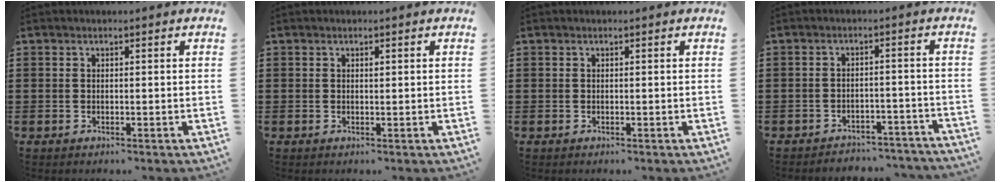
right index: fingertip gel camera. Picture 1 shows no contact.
{"total": 0.5, "force": [0.2, 0.3, 0.4], "torque": [-0.009, 0.000, 0.004]}
{"total": 0.0}
{"total": 3.1, "force": [-3.1, 0.4, 0.2], "torque": [-0.008, 0.001, -0.064]}